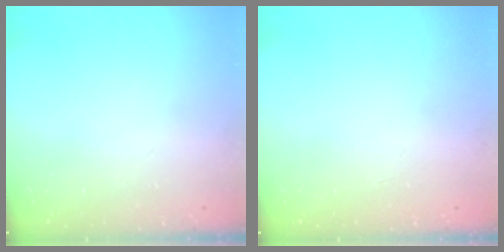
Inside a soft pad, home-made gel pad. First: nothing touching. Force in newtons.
{"total": 0.0}